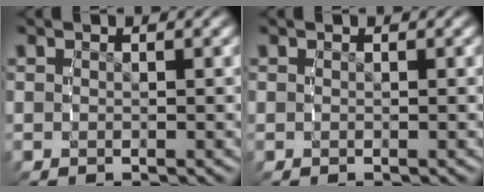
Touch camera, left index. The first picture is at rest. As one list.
[{"total": 0.0}]